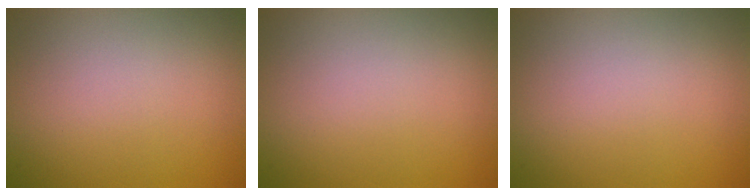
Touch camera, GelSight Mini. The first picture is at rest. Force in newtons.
{"total": 0.0}
{"total": 0.0}